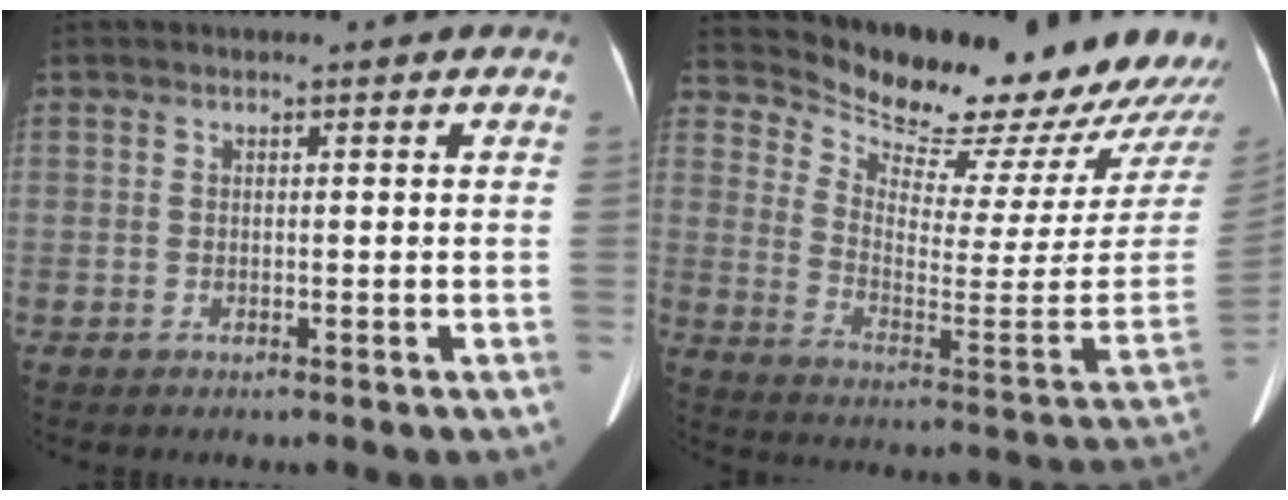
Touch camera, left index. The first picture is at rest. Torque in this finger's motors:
{"motor_torque": [0.13, -0.99, 0.32, 0.02]}